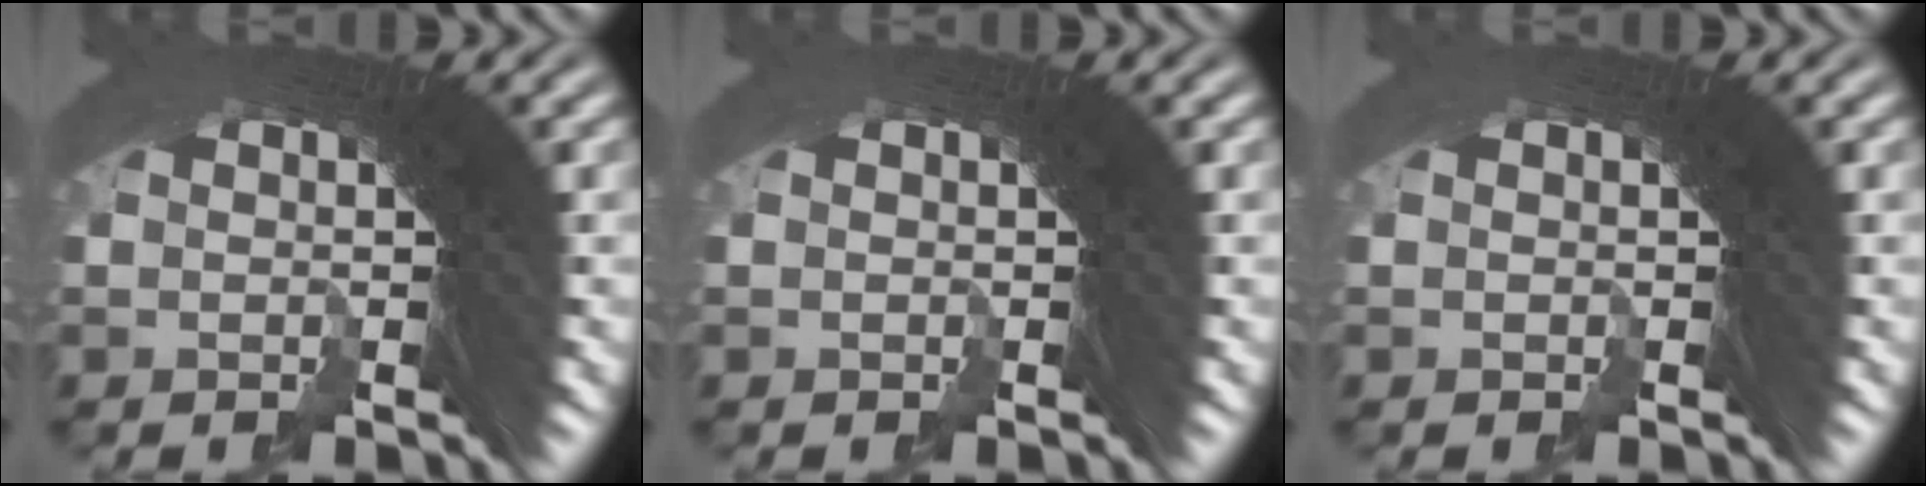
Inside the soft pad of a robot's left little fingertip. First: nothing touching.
{"total": 0.0}
{"total": 0.0}